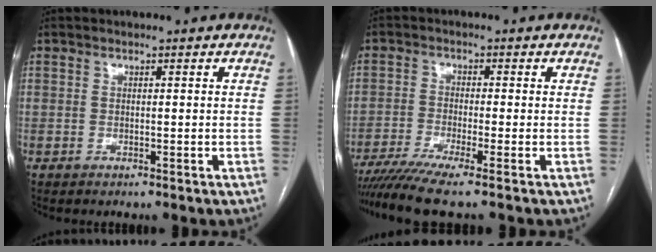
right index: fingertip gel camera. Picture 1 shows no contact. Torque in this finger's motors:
{"motor_torque": [1.02, -0.69, 0.31, 0.09]}